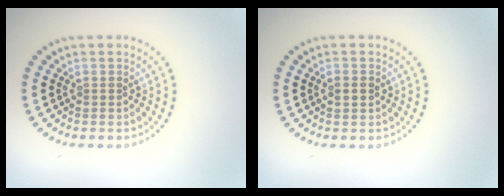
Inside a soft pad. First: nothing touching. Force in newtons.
{"total": 1.0, "press": 1.0, "slide": 0.2}